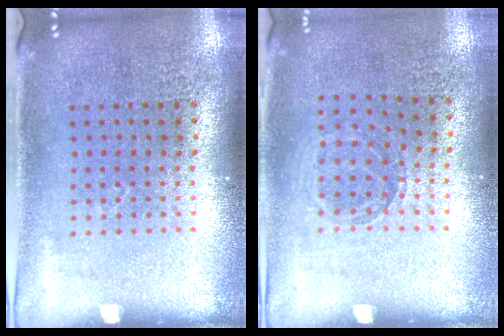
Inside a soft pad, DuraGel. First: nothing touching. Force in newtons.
{"total": 0.8, "press": 0.8, "slide": 0.1}